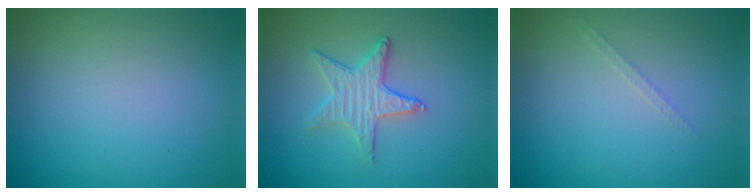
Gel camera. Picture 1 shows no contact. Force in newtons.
{"total": 3.2, "press": 3.0, "slide": 1.2}
{"total": 0.8, "press": 0.8, "slide": 0.0}